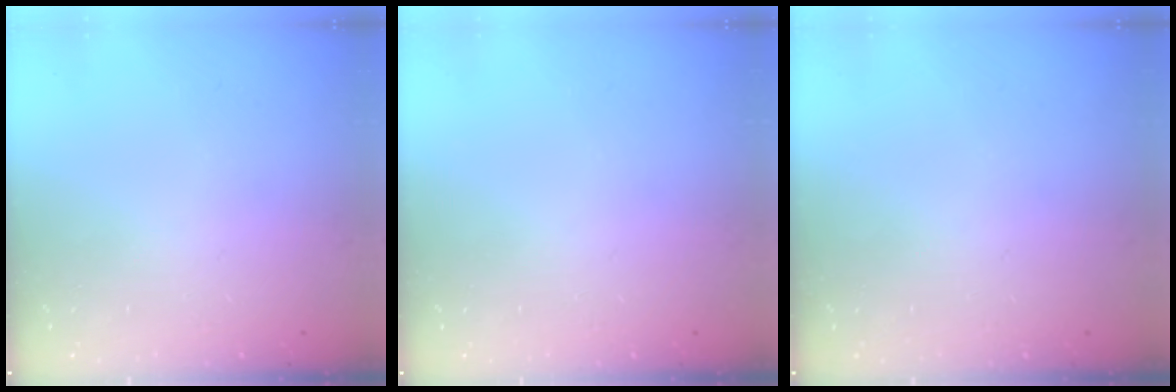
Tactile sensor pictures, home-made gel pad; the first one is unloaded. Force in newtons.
{"total": 0.0}
{"total": 0.0}